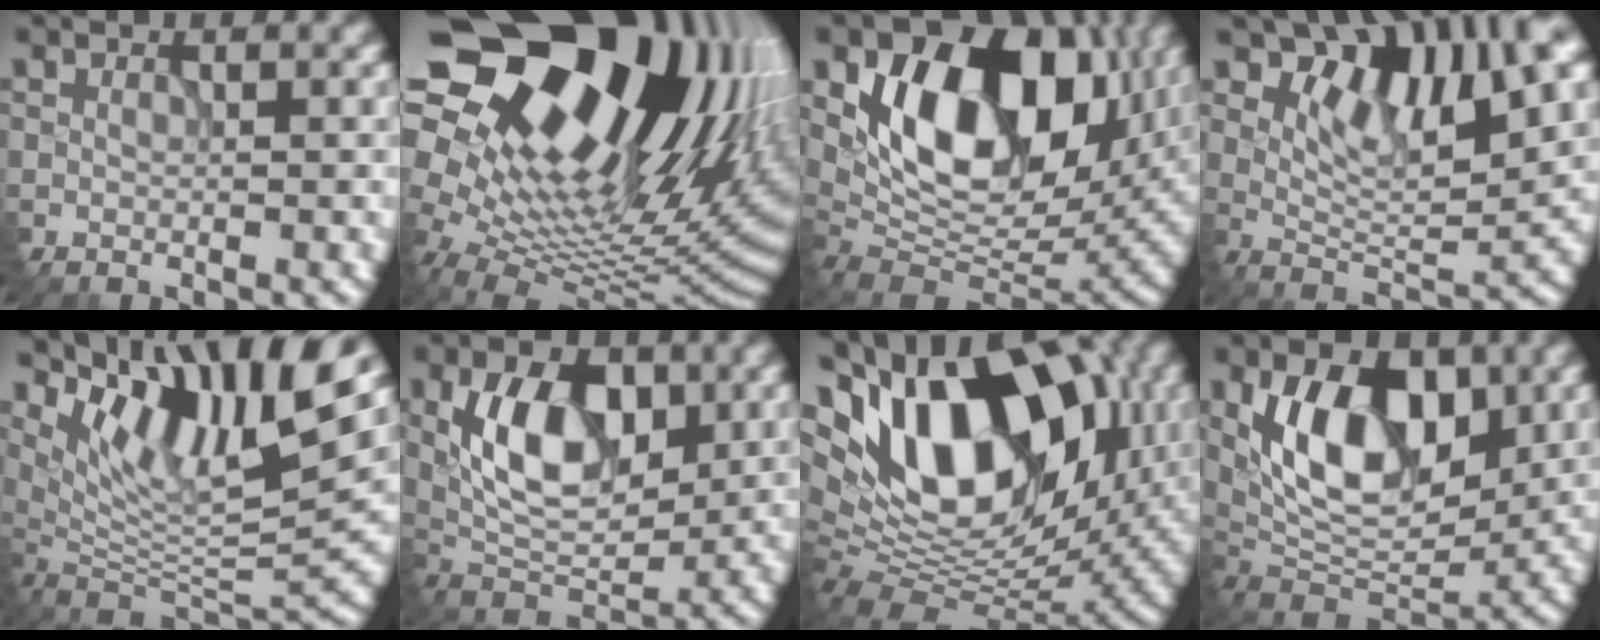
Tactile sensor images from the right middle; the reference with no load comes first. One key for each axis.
{"total": 20.7, "fx": 8.6, "fy": 10.4, "fz": 15.7, "tx": -0.219, "ty": 0.034, "tz": 0.152}
{"total": 13.5, "fx": 3.7, "fy": 8.6, "fz": 9.7, "tx": -0.141, "ty": 0.001, "tz": 0.062}
{"total": 10.8, "fx": 5.1, "fy": 4.9, "fz": 8.1, "tx": -0.132, "ty": -0.001, "tz": 0.095}
{"total": 11.9, "fx": 6.4, "fy": 3.7, "fz": 9.3, "tx": -0.175, "ty": 0.011, "tz": 0.128}
{"total": 8.1, "fx": 1.1, "fy": 4.8, "fz": 6.5, "tx": -0.117, "ty": 0.000, "tz": 0.019}
{"total": 16.1, "fx": 4.2, "fy": 9.5, "fz": 12.3, "tx": -0.211, "ty": 0.028, "tz": 0.059}
{"total": 10.0, "fx": 1.9, "fy": 5.9, "fz": 7.8, "tx": -0.131, "ty": -0.008, "tz": 0.030}